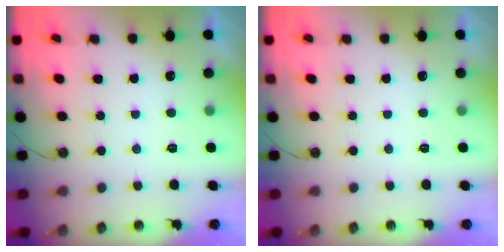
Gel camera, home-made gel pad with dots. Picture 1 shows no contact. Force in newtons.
{"total": 0.0}